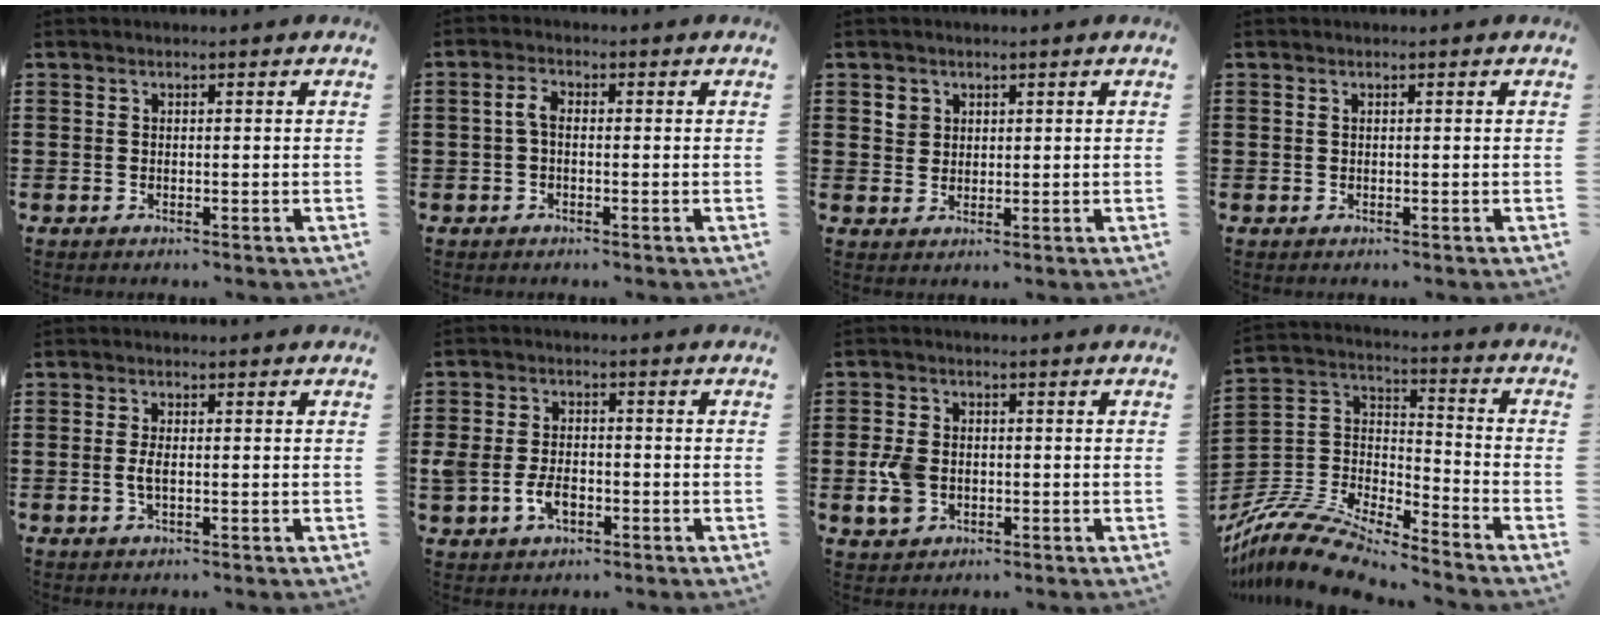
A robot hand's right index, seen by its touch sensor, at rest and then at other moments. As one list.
[{"total": 2.7, "force": [-0.4, 1.2, 2.3], "torque": [-0.060, 0.000, -0.013]}, {"total": 2.2, "force": [1.2, 1.9, 0.3], "torque": [-0.012, 0.008, 0.023]}, {"total": 0.0}, {"total": 2.1, "force": [-0.2, 0.7, 2.0], "torque": [-0.051, -0.005, -0.009]}, {"total": 4.8, "force": [-1.5, 3.2, 3.3], "torque": [-0.081, 0.000, -0.032]}, {"total": 5.0, "force": [-0.8, 3.6, 3.4], "torque": [-0.093, -0.001, -0.021]}, {"total": 11.1, "force": [-10.1, 1.9, 4.0], "torque": [-0.101, 0.012, -0.207]}]